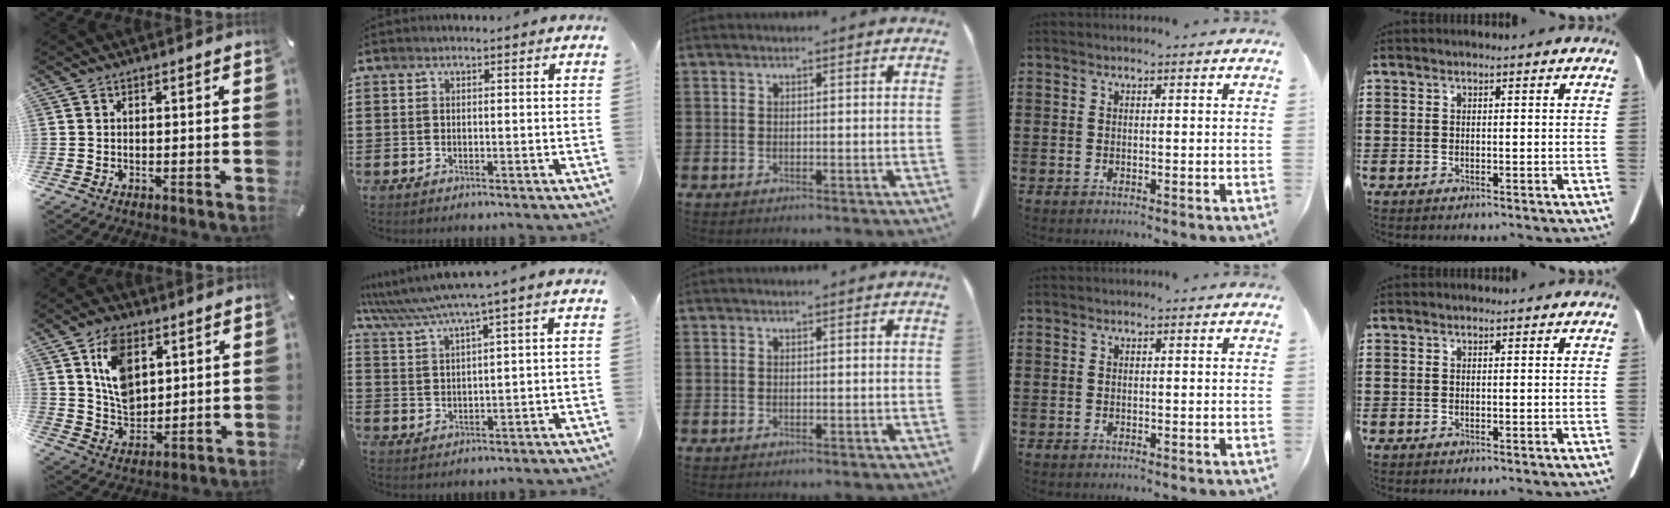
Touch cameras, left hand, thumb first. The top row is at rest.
{"thumb": {"total": 11.2, "force": [4.7, 7.8, 6.6], "torque": [-0.121, -0.005, 0.088]}, "index": {"total": 4.7, "force": [3.4, -0.6, 3.2], "torque": [-0.073, -0.015, 0.055]}}